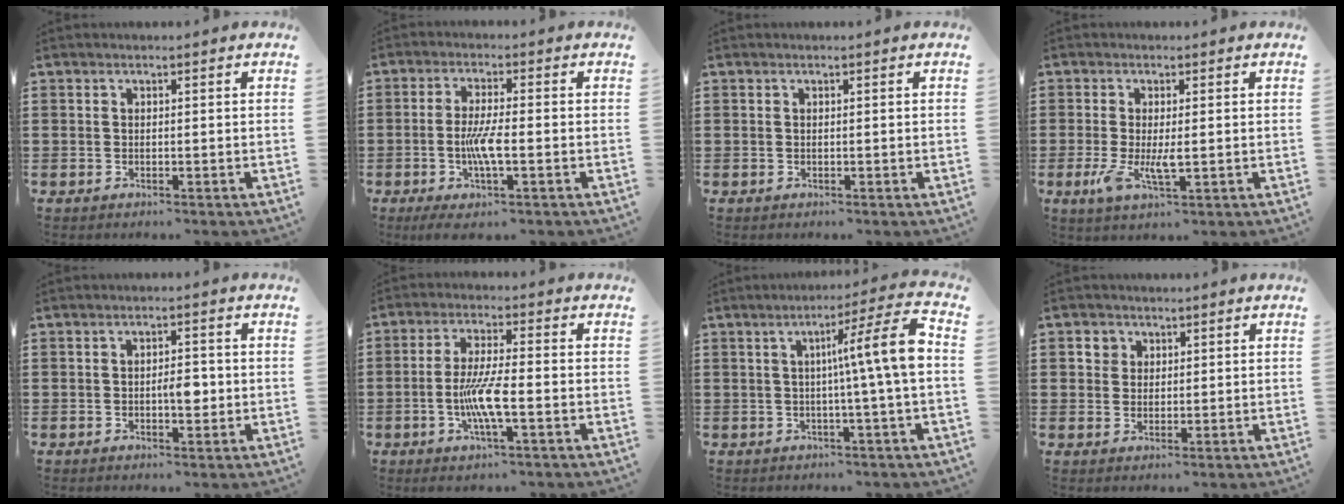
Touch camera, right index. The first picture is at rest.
{"total": 5.7, "force": [-1.4, 0.8, 5.5], "torque": [-0.107, -0.007, -0.030]}
{"total": 0.0}
{"total": 4.4, "force": [-0.7, 1.4, 4.2], "torque": [-0.086, -0.007, -0.013]}
{"total": 3.2, "force": [-0.5, 1.2, 2.9], "torque": [-0.038, -0.005, -0.012]}
{"total": 7.1, "force": [-2.0, 1.1, 6.7], "torque": [-0.135, -0.009, -0.040]}
{"total": 9.6, "force": [0.6, -0.1, 9.6], "torque": [-0.151, -0.012, 0.000]}
{"total": 2.4, "force": [1.1, 2.1, 0.3], "torque": [-0.016, 0.009, 0.020]}